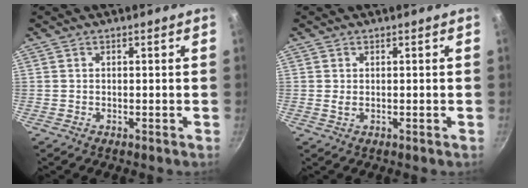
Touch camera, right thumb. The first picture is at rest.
{"total": 0.9, "force": [0.1, 0.3, 0.8], "torque": [-0.019, -0.001, 0.009]}